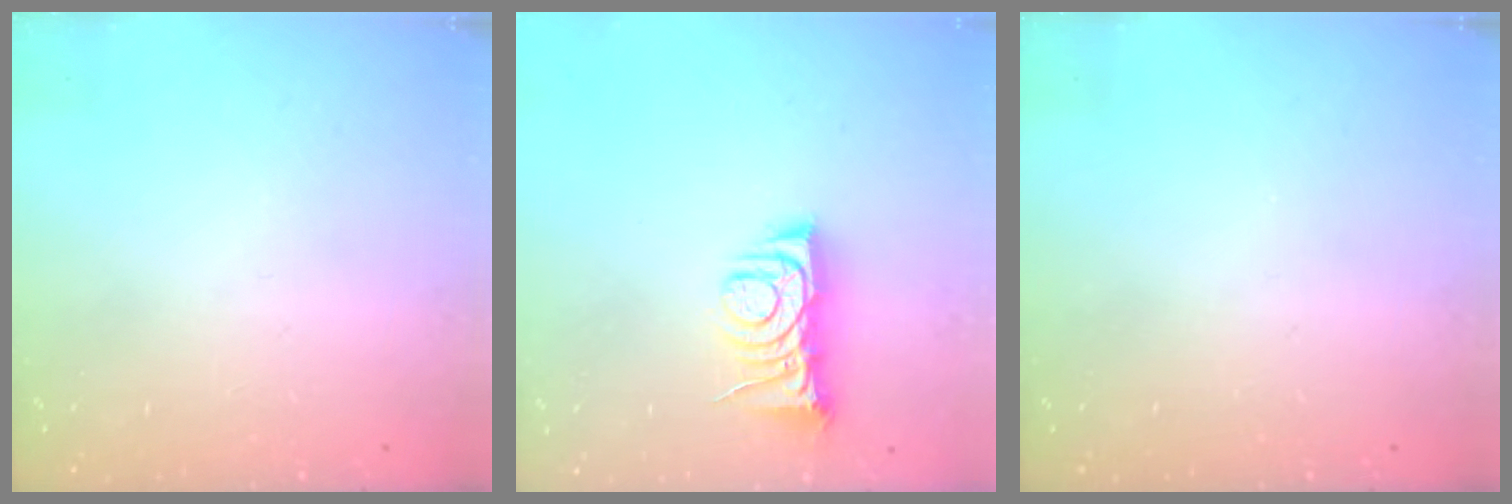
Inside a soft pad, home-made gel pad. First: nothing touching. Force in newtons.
{"total": 6.8, "press": 6.8, "slide": 0.8}
{"total": 0.0}